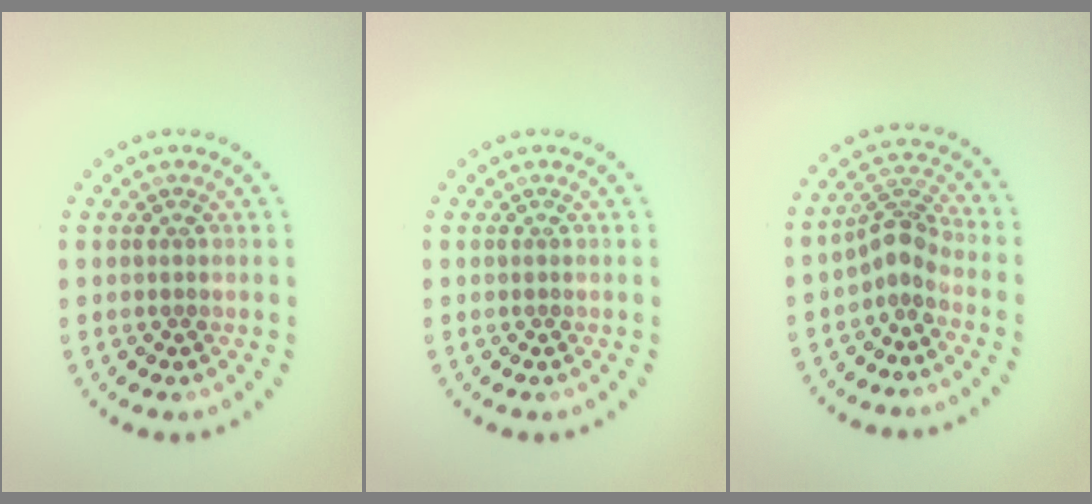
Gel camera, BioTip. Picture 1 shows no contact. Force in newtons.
{"total": 0.0}
{"total": 2.7, "press": 1.9, "slide": 1.9}